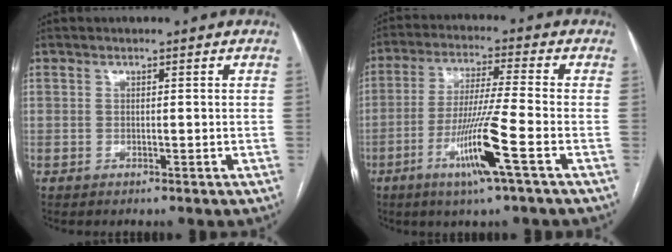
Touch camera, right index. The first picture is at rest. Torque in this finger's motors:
{"motor_torque": [0.98, -0.17, 0.89, 0.21]}